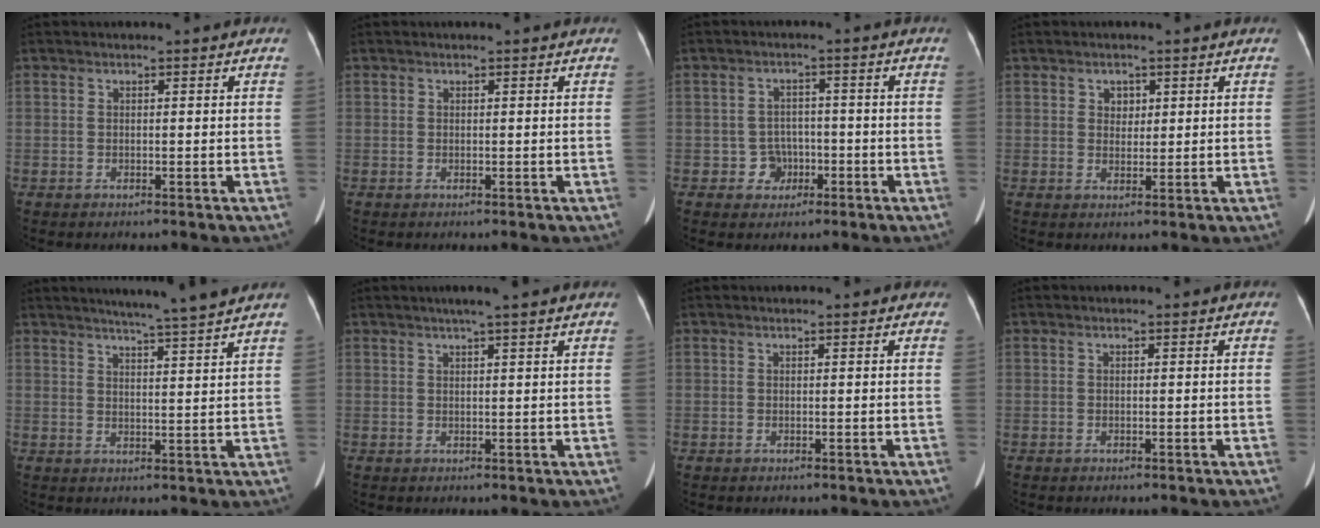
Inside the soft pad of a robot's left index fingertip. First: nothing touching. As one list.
[{"total": 0.0}, {"total": 3.4, "force": [-1.4, 3.1, 0.3], "torque": [0.003, 0.012, -0.020]}, {"total": 1.9, "force": [0.6, 1.6, 0.7], "torque": [-0.015, 0.001, 0.012]}, {"total": 9.7, "force": [8.5, -1.5, 4.4], "torque": [-0.070, -0.001, 0.106]}, {"total": 4.1, "force": [3.2, -0.6, 2.5], "torque": [-0.038, 0.017, 0.044]}, {"total": 2.1, "force": [1.8, 0.7, 0.9], "torque": [-0.012, 0.019, 0.013]}, {"total": 0.0}]